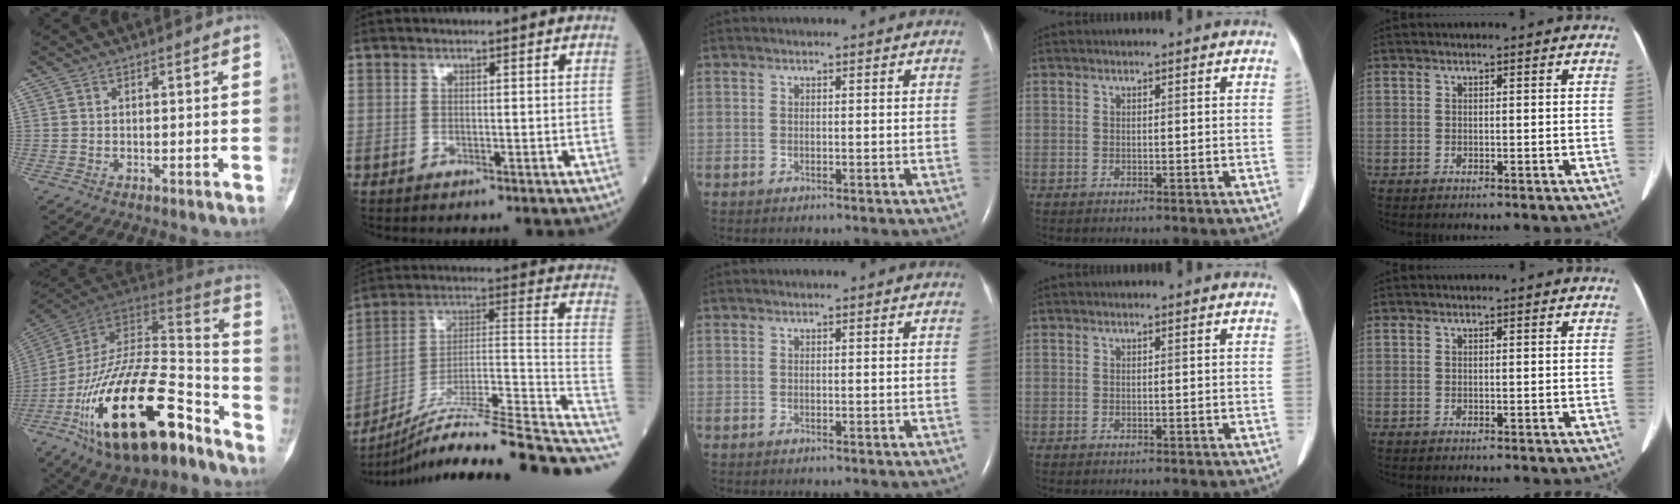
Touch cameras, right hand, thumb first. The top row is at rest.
{"thumb": {"total": 31.3, "force": [-16.3, 12.9, 23.4], "torque": [-0.406, 0.063, -0.270]}, "index": {"total": 24.9, "force": [-20.2, -0.5, 14.6], "torque": [-0.170, 0.017, -0.320]}}